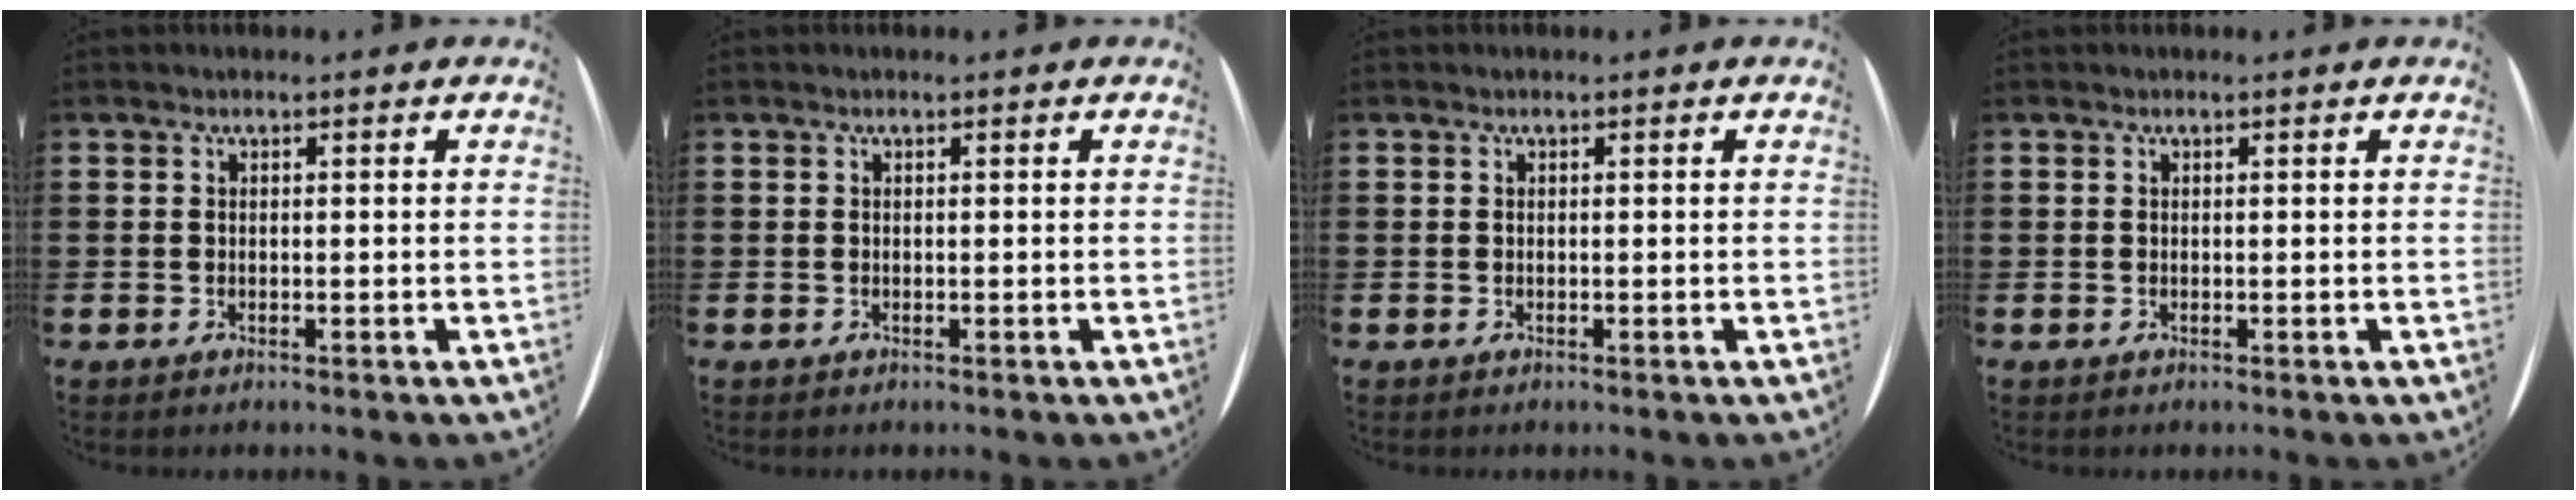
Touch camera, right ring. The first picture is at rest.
{"total": 0.0}
{"total": 0.0}
{"total": 0.0}